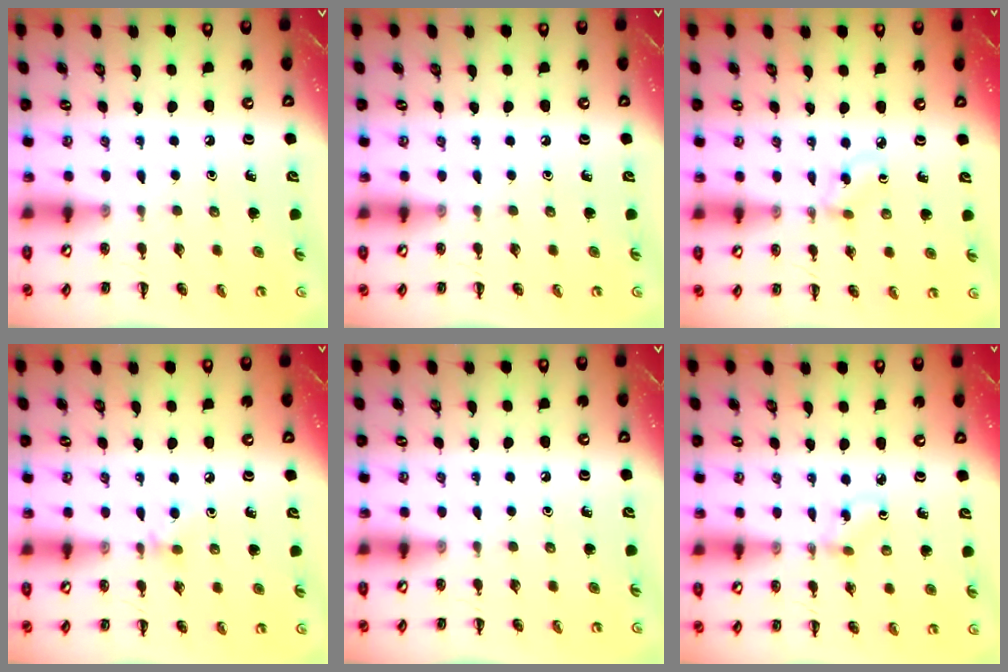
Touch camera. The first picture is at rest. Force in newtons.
{"total": 0.0}
{"total": 2.9, "press": 2.6, "slide": 1.2}
{"total": 4.2, "press": 3.9, "slide": 1.5}
{"total": 0.0}
{"total": 1.0, "press": 0.8, "slide": 0.6}